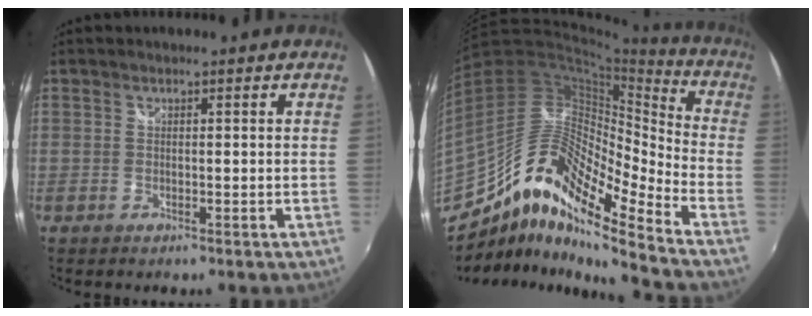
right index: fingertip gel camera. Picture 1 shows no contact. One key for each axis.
{"total": 15.2, "fx": -10.3, "fy": 2.6, "fz": 10.9, "tx": -0.182, "ty": 0.007, "tz": -0.213}